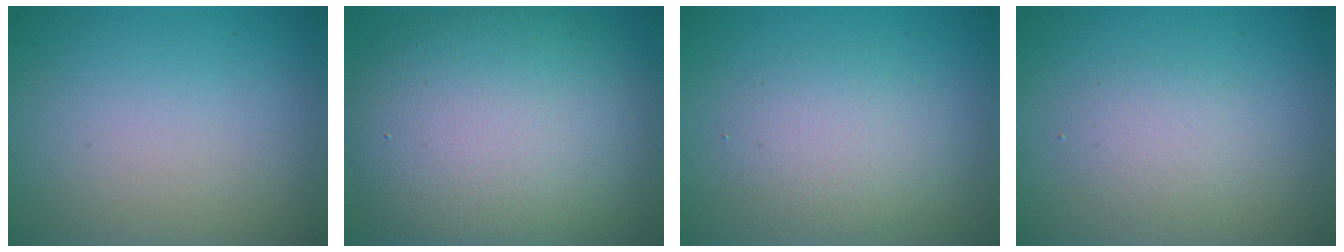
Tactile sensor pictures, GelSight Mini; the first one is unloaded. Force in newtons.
{"total": 12.6, "press": 12.6, "slide": 0.6}
{"total": 3.0, "press": 3.0, "slide": 0.2}
{"total": 2.0, "press": 2.0, "slide": 0.1}